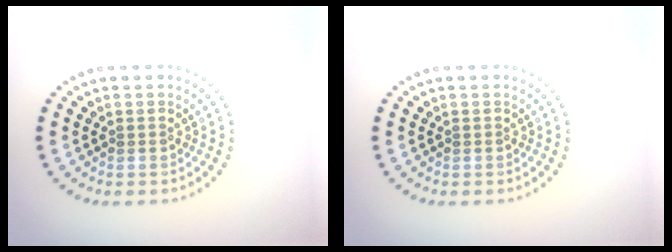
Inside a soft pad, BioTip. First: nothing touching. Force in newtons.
{"total": 0.0}